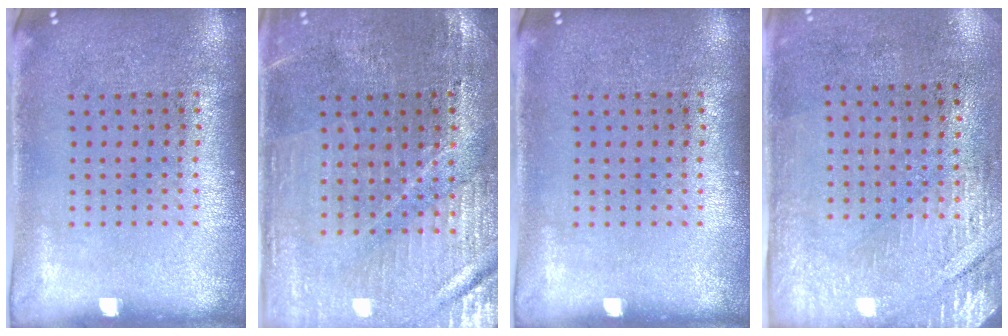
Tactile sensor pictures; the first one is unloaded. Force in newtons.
{"total": 1.3, "press": 1.3, "slide": 0.2}
{"total": 0.0}
{"total": 2.8, "press": 2.4, "slide": 1.4}